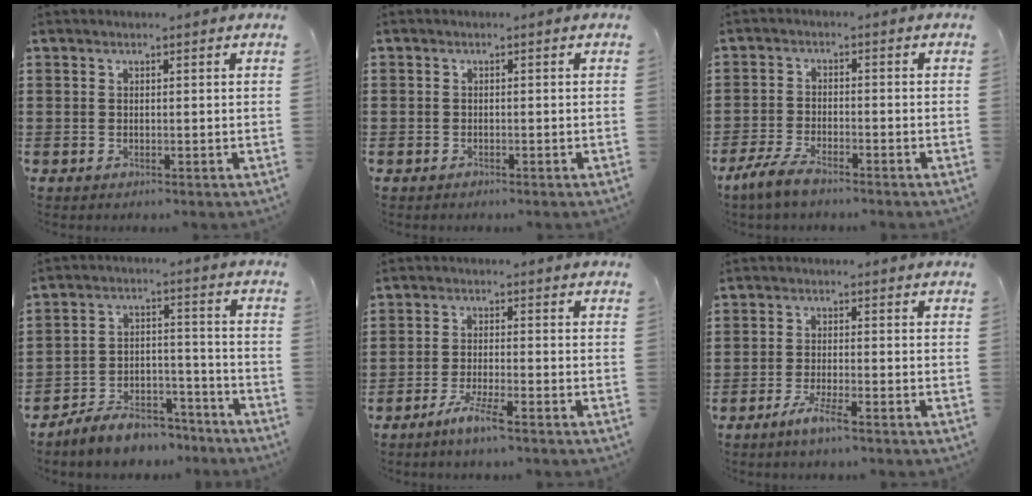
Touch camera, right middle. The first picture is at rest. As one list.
[{"total": 1.0, "force": [-0.7, 0.7, 0.0], "torque": [0.000, 0.003, -0.017]}, {"total": 4.4, "force": [-3.5, 1.1, 2.4], "torque": [-0.062, -0.003, -0.071]}, {"total": 7.0, "force": [-6.6, 1.9, 1.6], "torque": [-0.024, 0.023, -0.127]}, {"total": 4.2, "force": [-3.0, 0.2, 3.0], "torque": [-0.061, -0.004, -0.056]}, {"total": 3.7, "force": [-2.5, 0.3, 2.7], "torque": [-0.058, -0.004, -0.048]}]